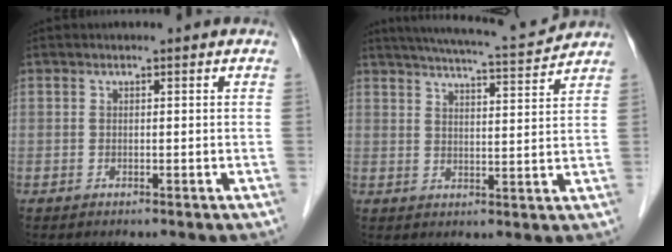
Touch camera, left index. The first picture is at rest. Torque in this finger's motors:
{"motor_torque": [0.36, -0.76, 0.04, -0.01]}